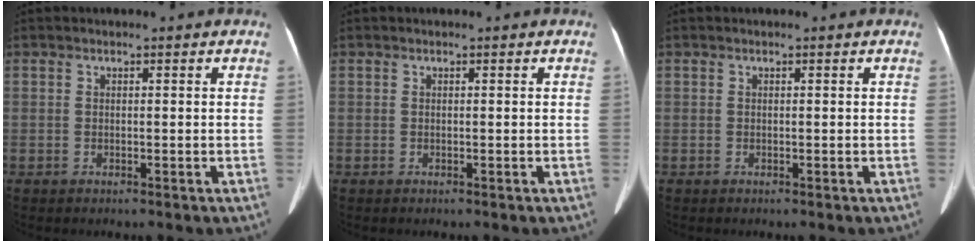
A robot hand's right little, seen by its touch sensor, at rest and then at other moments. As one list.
[{"total": 0.0}, {"total": 0.0}]